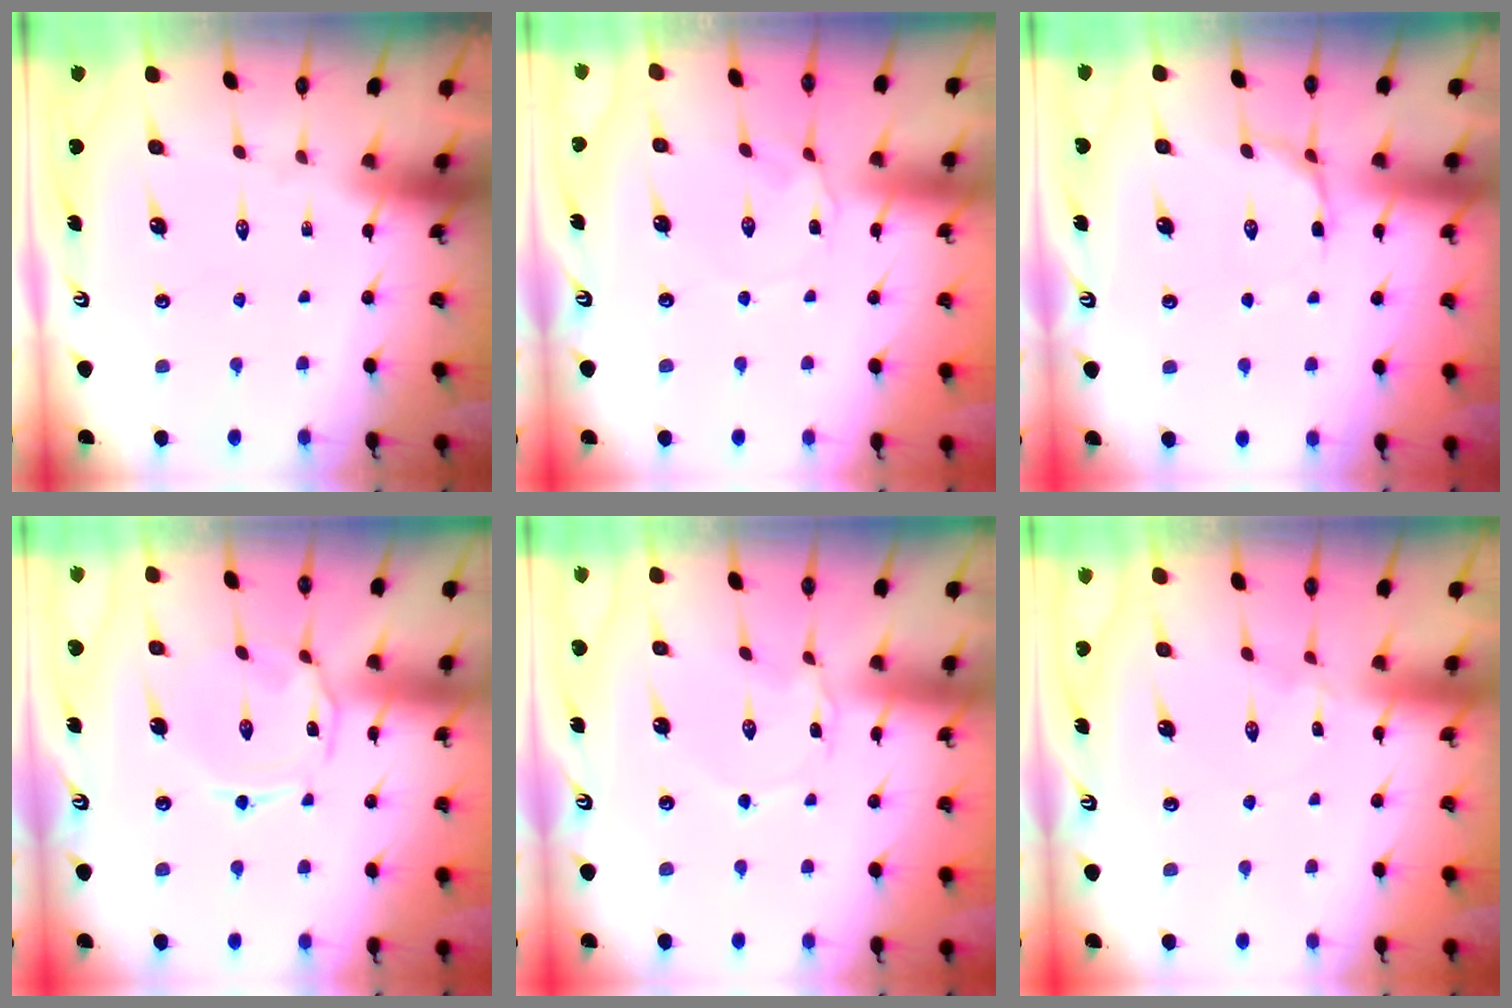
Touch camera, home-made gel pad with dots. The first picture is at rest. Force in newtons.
{"total": 2.0, "press": 1.9, "slide": 0.3}
{"total": 5.5, "press": 4.9, "slide": 2.5}
{"total": 2.1, "press": 2.0, "slide": 0.4}
{"total": 2.0, "press": 2.0, "slide": 0.4}
{"total": 1.8, "press": 1.7, "slide": 0.3}